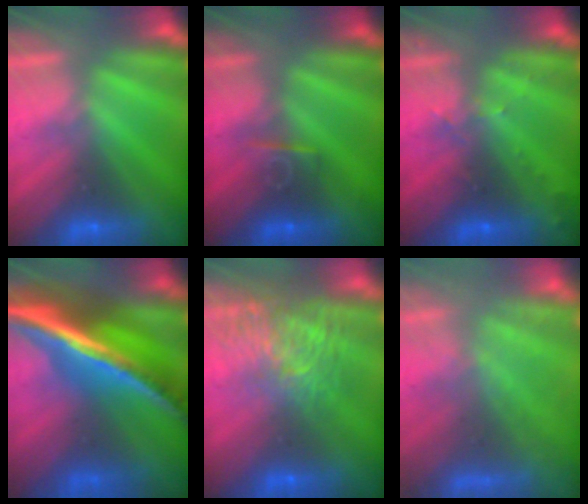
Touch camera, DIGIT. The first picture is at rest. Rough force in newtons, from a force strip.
{"total": 2.6}
{"total": 3.0}
{"total": 6.3}
{"total": 7.7}
{"total": 10.4}